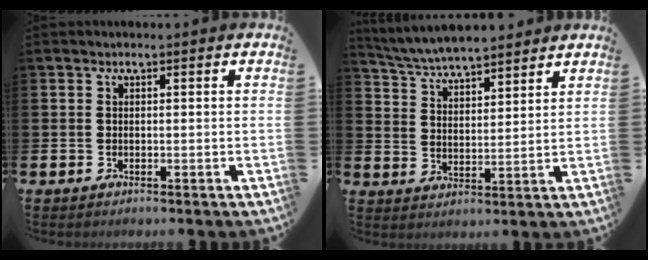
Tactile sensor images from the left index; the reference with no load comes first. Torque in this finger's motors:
{"motor_torque": [1.19, -0.95, 0.37, 0.21]}